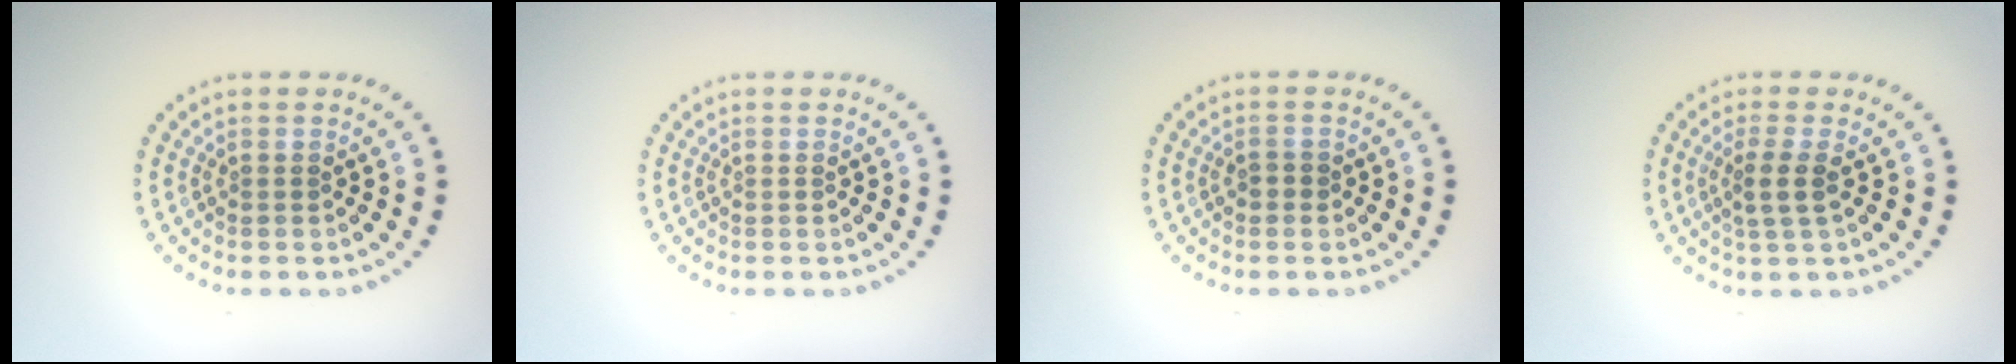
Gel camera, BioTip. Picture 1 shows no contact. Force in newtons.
{"total": 0.0}
{"total": 0.9, "press": 0.9, "slide": 0.2}
{"total": 2.2, "press": 1.7, "slide": 1.4}